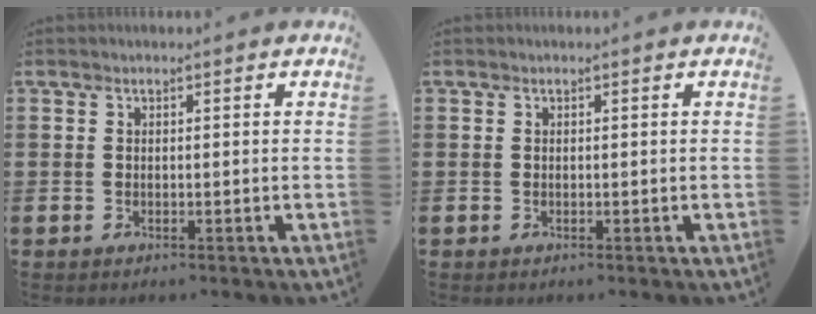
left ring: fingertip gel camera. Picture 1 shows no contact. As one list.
[{"total": 0.0}]